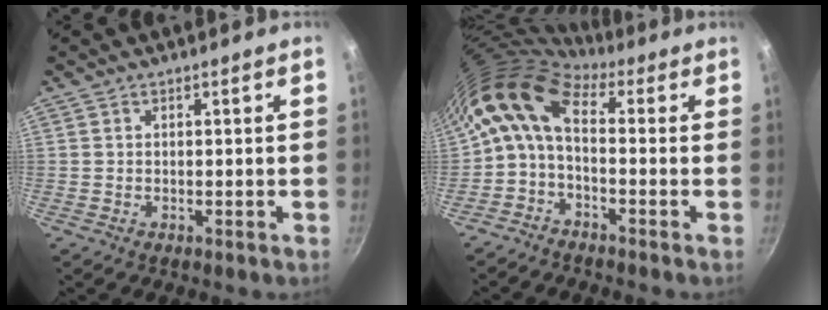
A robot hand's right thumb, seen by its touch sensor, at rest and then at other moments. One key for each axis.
{"total": 10.4, "fx": 0.9, "fy": 5.5, "fz": 8.8, "tx": -0.177, "ty": 0.026, "tz": -0.002}